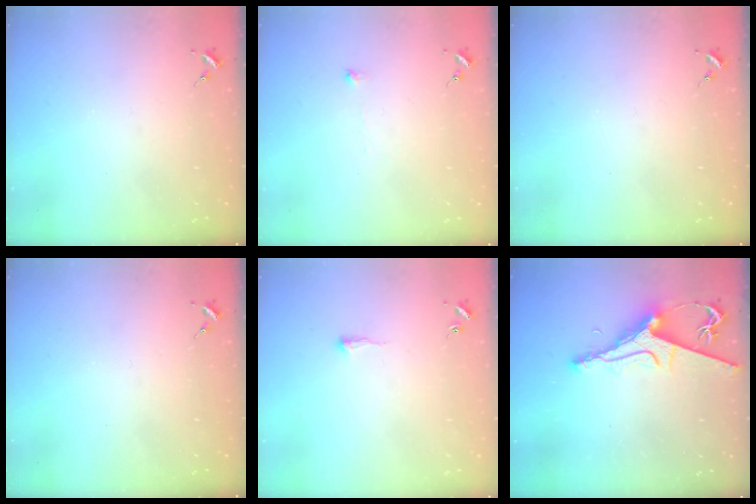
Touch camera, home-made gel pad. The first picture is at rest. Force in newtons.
{"total": 4.6, "press": 4.6, "slide": 0.4}
{"total": 0.0}
{"total": 0.0}
{"total": 3.9, "press": 3.9, "slide": 0.5}
{"total": 9.2, "press": 9.1, "slide": 1.2}